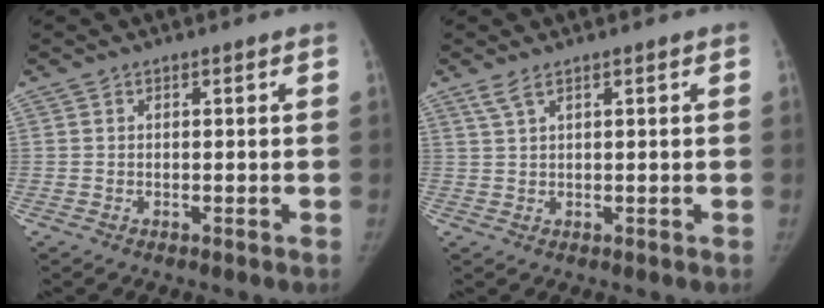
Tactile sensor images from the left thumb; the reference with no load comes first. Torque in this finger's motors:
{"motor_torque": [0.36, -0.02, -0.02, -0.63, 0.12]}